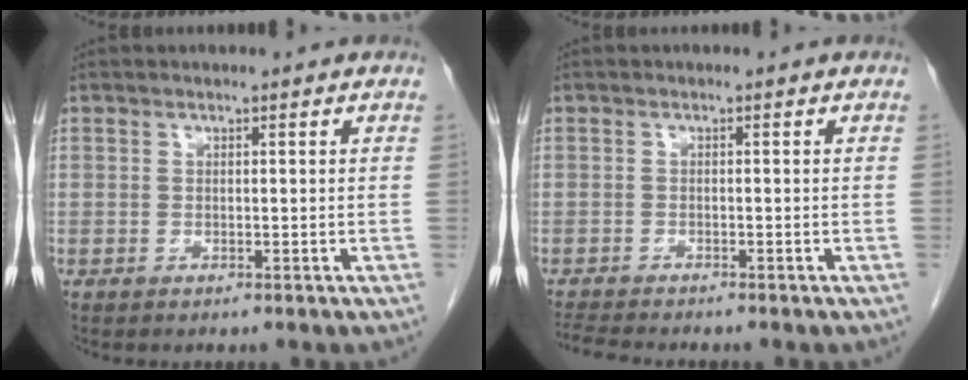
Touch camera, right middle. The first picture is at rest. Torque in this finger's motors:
{"motor_torque": [0.03, 0.04, -0.03, 0.00]}